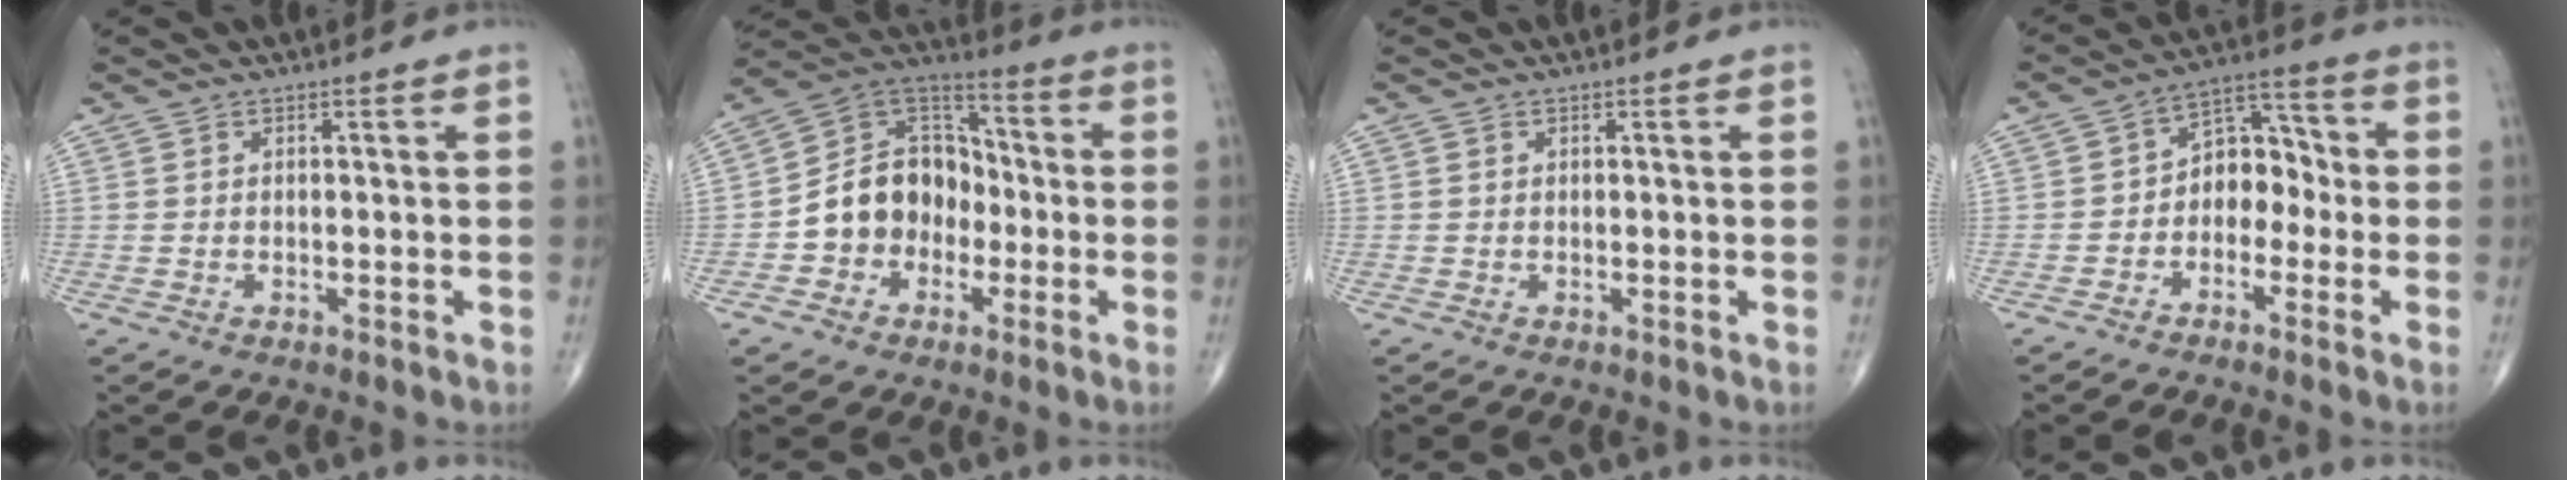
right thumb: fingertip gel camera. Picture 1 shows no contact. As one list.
[{"total": 13.9, "force": [-3.0, 11.2, 7.7], "torque": [-0.086, 0.050, -0.064]}, {"total": 0.0}, {"total": 8.5, "force": [-1.6, 6.1, 5.6], "torque": [-0.048, 0.042, -0.043]}]